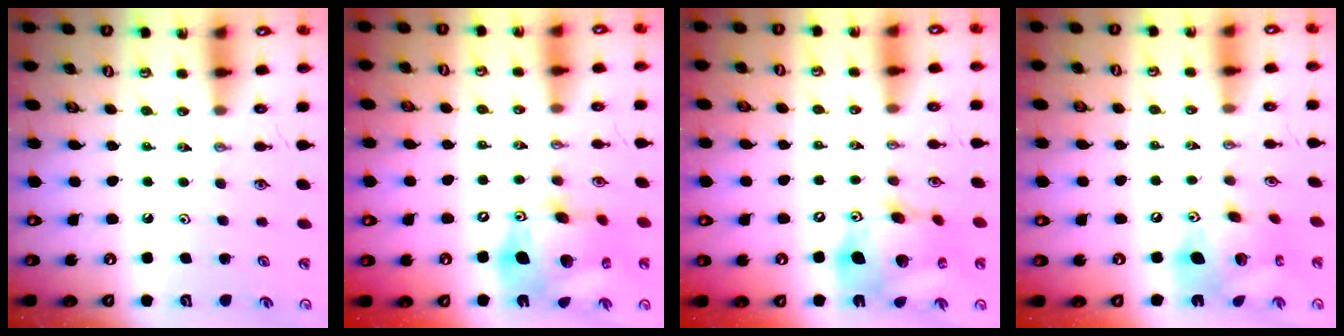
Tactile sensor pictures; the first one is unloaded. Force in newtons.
{"total": 19.3, "press": 19.0, "slide": 3.2}
{"total": 18.6, "press": 18.4, "slide": 2.6}
{"total": 15.6, "press": 15.5, "slide": 1.6}